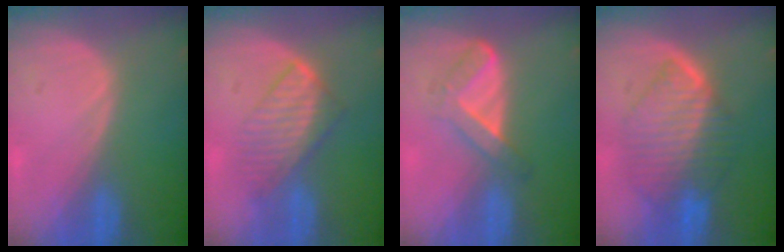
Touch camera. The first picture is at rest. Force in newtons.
{"total": 6.7, "press": 6.4, "slide": 1.8}
{"total": 5.6, "press": 4.7, "slide": 3.0}
{"total": 9.1, "press": 9.1, "slide": 0.5}